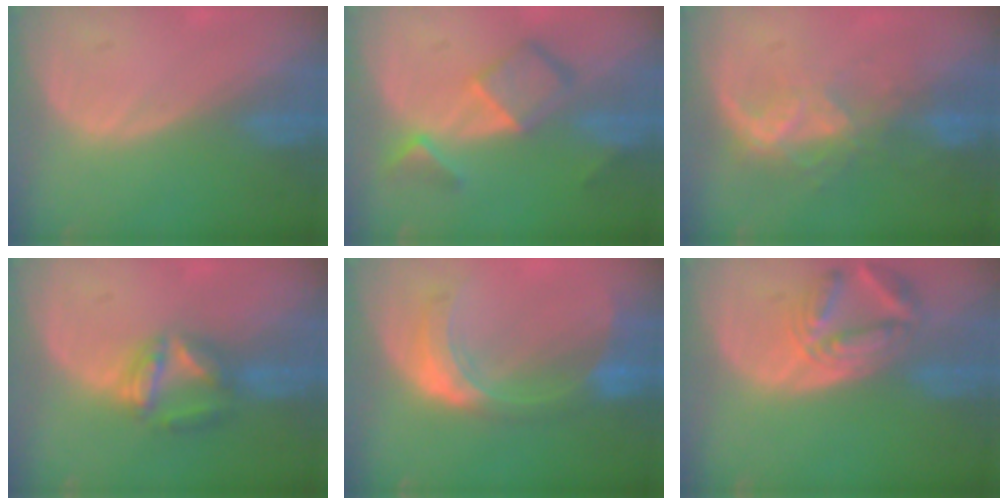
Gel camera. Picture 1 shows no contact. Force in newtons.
{"total": 7.2, "press": 6.2, "slide": 3.7}
{"total": 6.6, "press": 5.8, "slide": 3.1}
{"total": 5.6, "press": 5.6, "slide": 0.2}
{"total": 8.1, "press": 7.2, "slide": 3.7}
{"total": 6.7, "press": 6.4, "slide": 2.1}